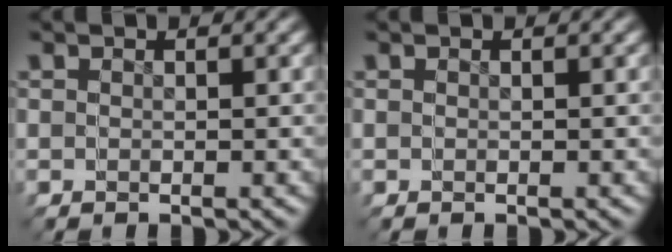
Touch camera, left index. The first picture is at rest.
{"total": 0.0}